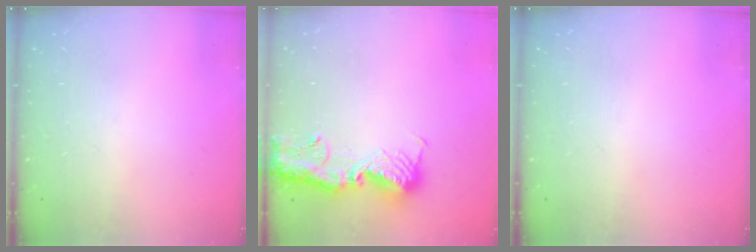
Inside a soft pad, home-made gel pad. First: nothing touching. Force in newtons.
{"total": 15.7, "press": 15.6, "slide": 1.6}
{"total": 0.0}